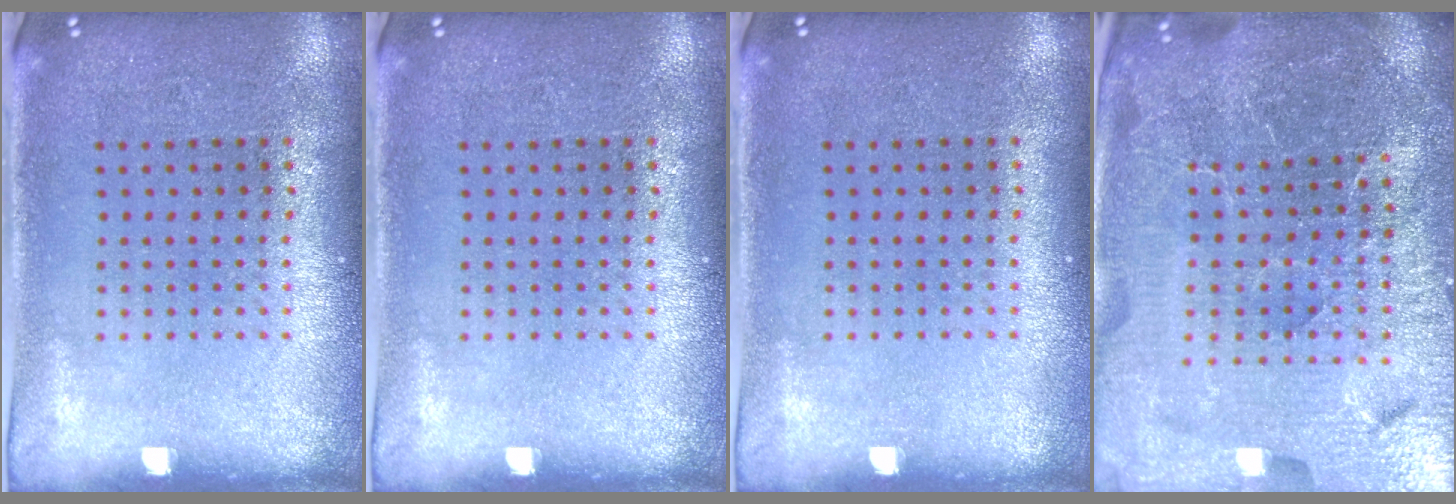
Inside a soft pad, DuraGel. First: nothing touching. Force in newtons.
{"total": 0.0}
{"total": 0.0}
{"total": 6.1, "press": 5.4, "slide": 2.9}